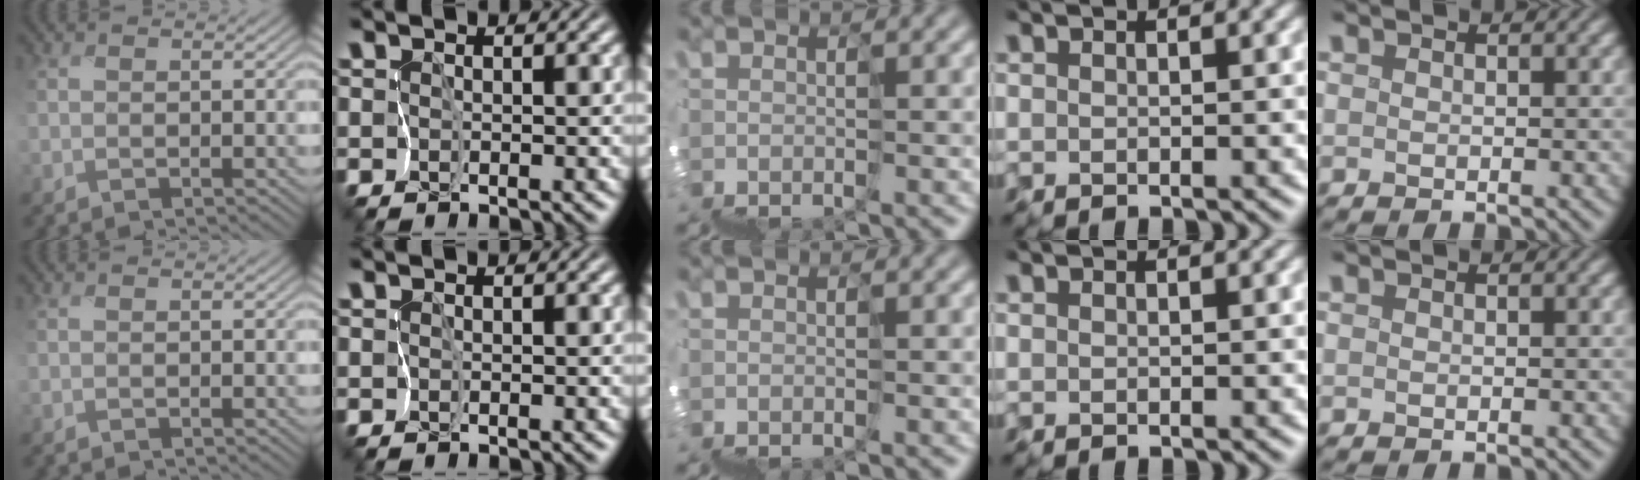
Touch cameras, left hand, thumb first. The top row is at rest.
{}